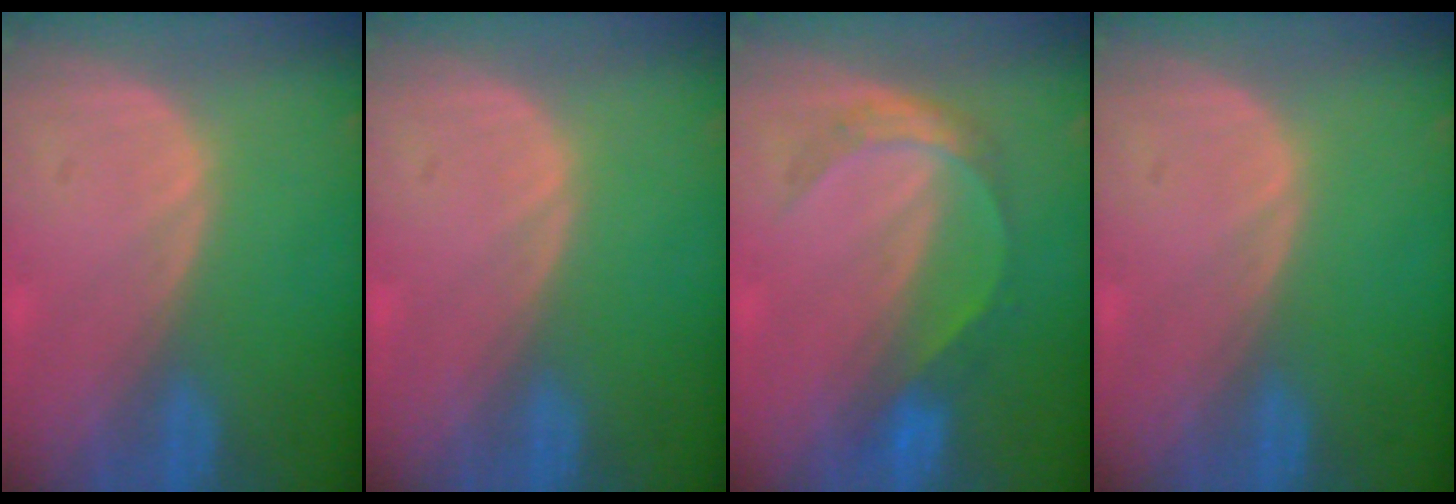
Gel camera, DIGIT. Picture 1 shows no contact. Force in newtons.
{"total": 0.0}
{"total": 4.8, "press": 4.7, "slide": 1.0}
{"total": 0.0}